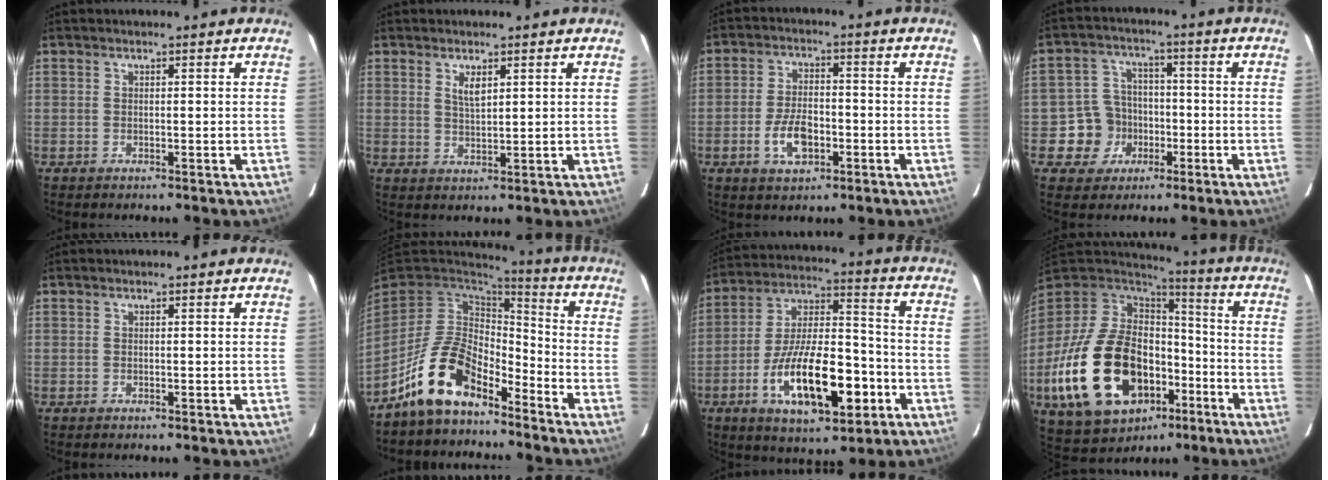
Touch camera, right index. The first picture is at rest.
{"total": 2.9, "force": [1.5, 1.0, 2.2], "torque": [-0.040, -0.002, 0.027]}
{"total": 7.6, "force": [-2.9, 4.1, 5.7], "torque": [-0.118, 0.004, -0.047]}
{"total": 7.8, "force": [-2.8, 7.2, 1.1], "torque": [-0.046, 0.032, -0.039]}
{"total": 0.0}
{"total": 13.2, "force": [-9.0, 6.2, 7.4], "torque": [-0.155, 0.013, -0.167]}
{"total": 19.4, "force": [-7.4, 7.7, 16.2], "torque": [-0.297, 0.001, -0.115]}
{"total": 28.9, "force": [-10.9, 17.6, 20.2], "torque": [-0.424, -0.016, -0.163]}